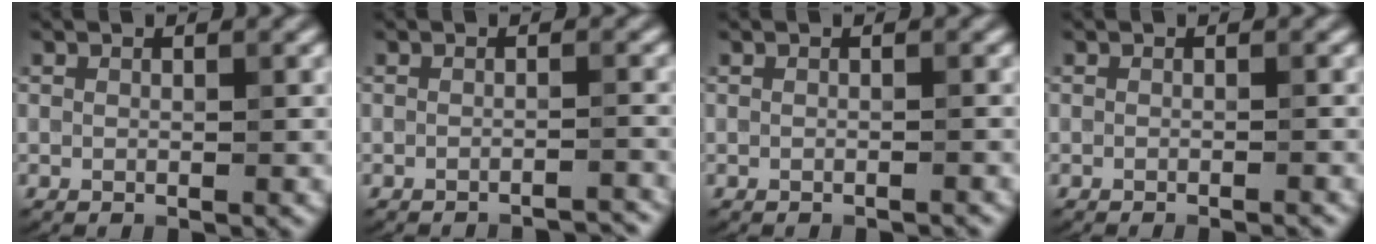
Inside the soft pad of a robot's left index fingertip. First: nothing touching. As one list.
[{"total": 2.9, "force": [-2.7, 0.3, 1.0], "torque": [-0.005, 0.011, -0.037]}, {"total": 1.0, "force": [-0.8, 0.2, 0.6], "torque": [0.000, 0.000, -0.020]}, {"total": 1.2, "force": [-0.9, 0.3, 0.8], "torque": [-0.001, -0.007, -0.020]}]